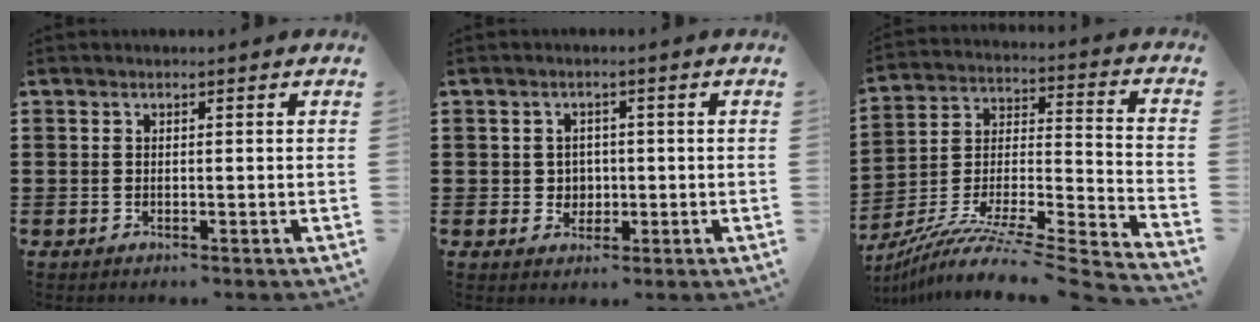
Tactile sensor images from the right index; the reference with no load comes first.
{"total": 2.6, "force": [0.0, 2.5, 0.5], "torque": [-0.014, 0.007, -0.007]}
{"total": 8.3, "force": [-6.8, 0.4, 4.8], "torque": [-0.090, -0.009, -0.141]}